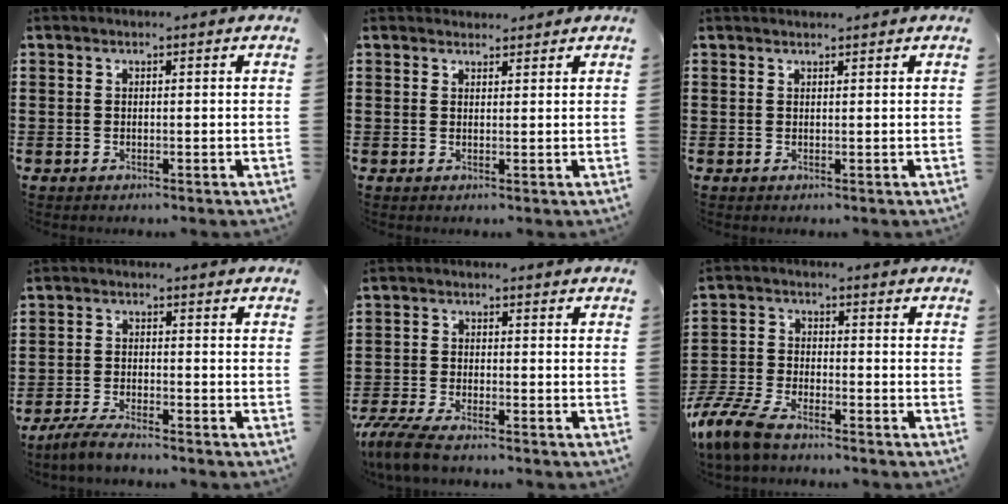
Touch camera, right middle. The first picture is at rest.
{"total": 1.7, "force": [1.6, 0.5, -0.1], "torque": [0.005, 0.000, 0.031]}
{"total": 0.9, "force": [0.9, 0.0, 0.0], "torque": [-0.002, -0.002, 0.017]}
{"total": 3.6, "force": [-3.3, 0.4, 1.3], "torque": [-0.037, -0.004, -0.070]}
{"total": 4.8, "force": [-4.2, 0.8, 2.1], "torque": [-0.070, -0.013, -0.092]}
{"total": 7.4, "force": [-6.3, 2.1, 3.3], "torque": [-0.094, -0.002, -0.130]}